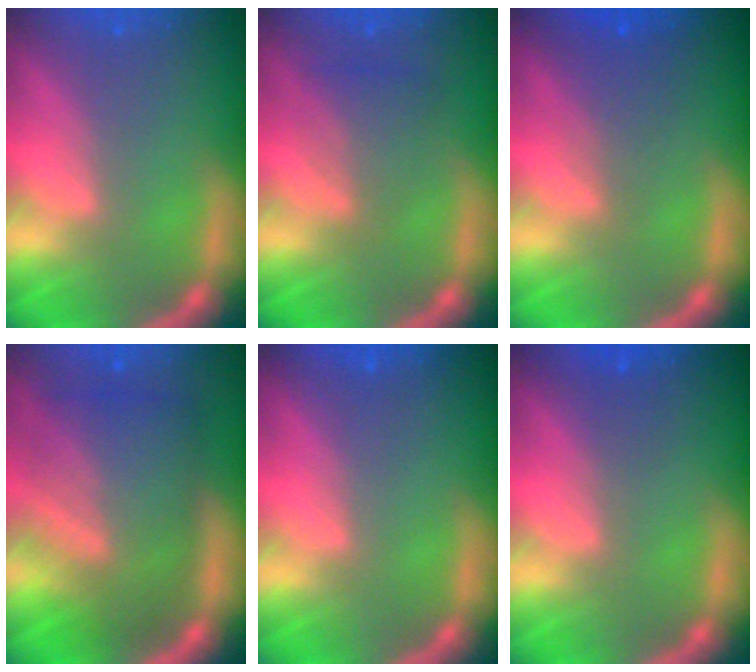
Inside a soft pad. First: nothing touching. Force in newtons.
{"total": 3.0}
{"total": 2.5}
{"total": 9.4}
{"total": 0.0}
{"total": 1.0}